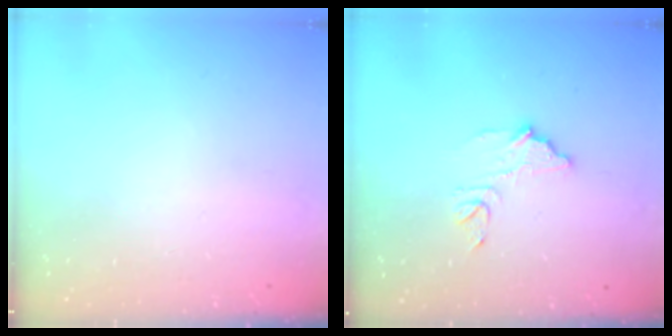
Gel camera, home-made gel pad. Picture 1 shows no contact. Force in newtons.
{"total": 10.0, "press": 10.0, "slide": 0.7}